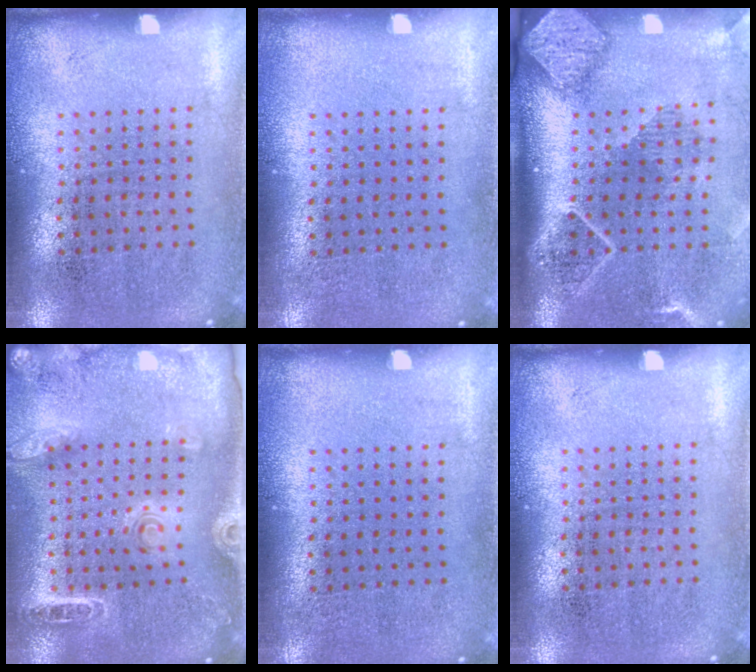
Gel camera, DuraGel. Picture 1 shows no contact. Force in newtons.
{"total": 0.0}
{"total": 2.6, "press": 1.9, "slide": 1.8}
{"total": 1.8, "press": 1.8, "slide": 0.2}
{"total": 0.0}
{"total": 0.0}